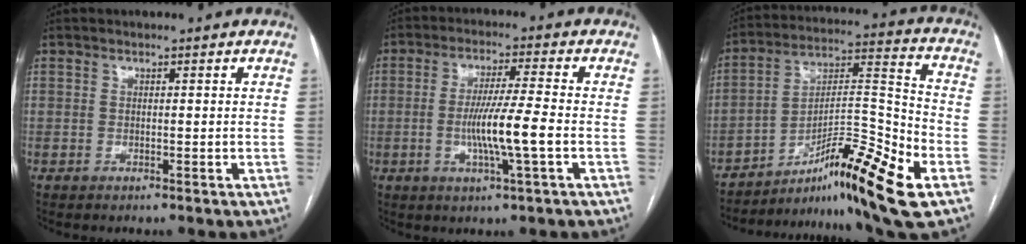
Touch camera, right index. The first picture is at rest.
{"total": 8.3, "force": [-1.8, -0.5, 8.1], "torque": [-0.153, -0.006, -0.034]}
{"total": 17.3, "force": [-10.2, 0.2, 13.9], "torque": [-0.223, 0.004, -0.162]}